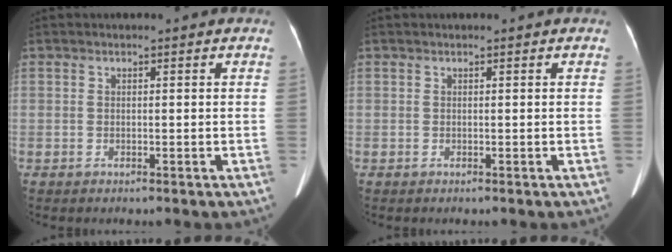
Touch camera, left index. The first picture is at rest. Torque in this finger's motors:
{"motor_torque": [-0.13, -0.05, -0.01, -0.01]}